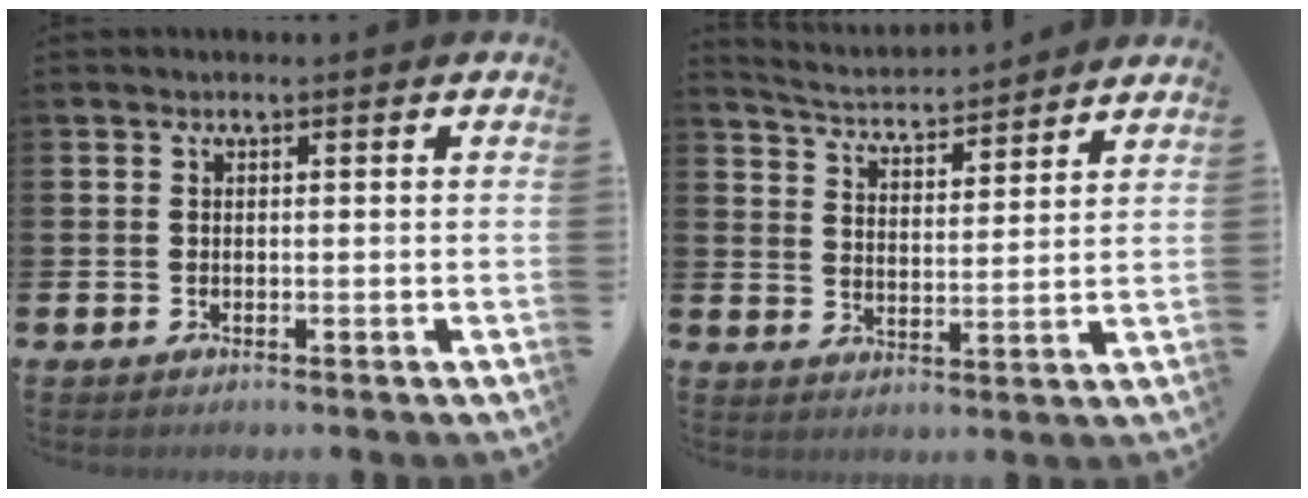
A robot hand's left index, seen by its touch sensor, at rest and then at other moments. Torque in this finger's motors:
{"motor_torque": [0.24, -0.27, 0.10, 0.03]}